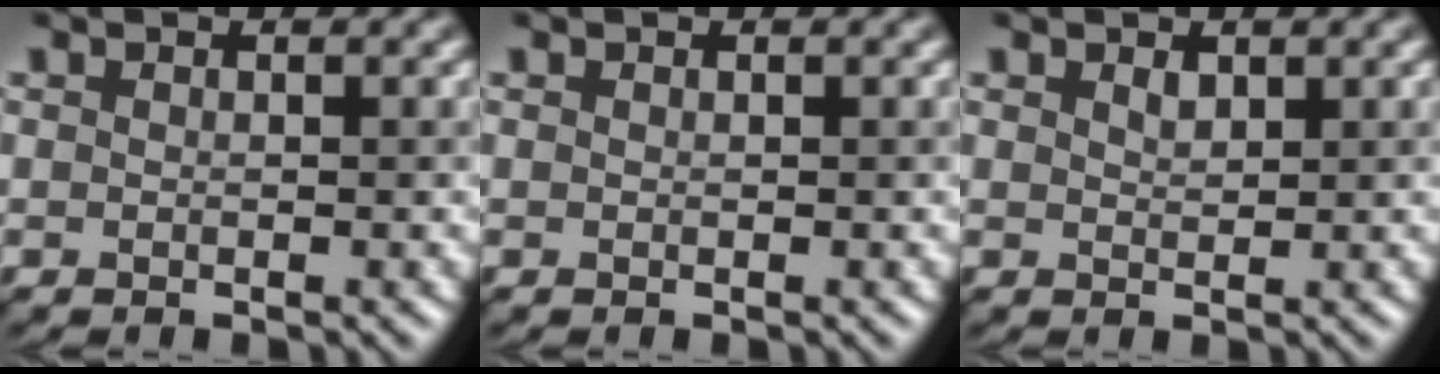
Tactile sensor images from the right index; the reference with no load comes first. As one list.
[{"total": 0.0}, {"total": 0.9, "force": [0.7, 0.4, 0.4], "torque": [-0.009, -0.001, 0.014]}]